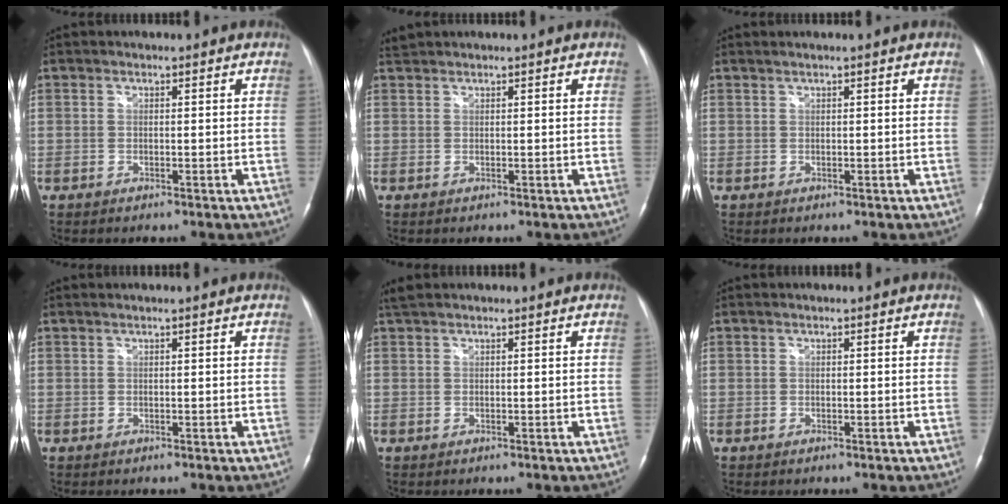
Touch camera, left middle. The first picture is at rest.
{"total": 1.0, "force": [1.0, 0.0, -0.1], "torque": [-0.007, 0.015, 0.026]}
{"total": 0.7, "force": [0.5, -0.2, 0.4], "torque": [-0.014, 0.008, 0.015]}
{"total": 0.5, "force": [0.4, -0.1, 0.3], "torque": [-0.012, 0.007, 0.012]}
{"total": 1.3, "force": [1.1, 0.2, 0.7], "torque": [-0.020, 0.022, 0.026]}
{"total": 0.0}